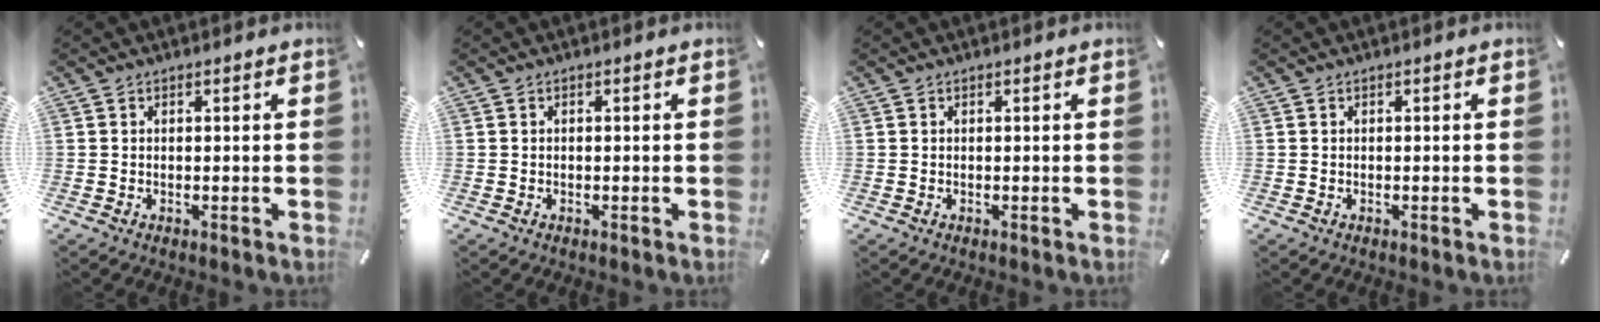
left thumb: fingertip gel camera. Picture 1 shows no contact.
{"total": 0.0}
{"total": 0.0}
{"total": 0.0}